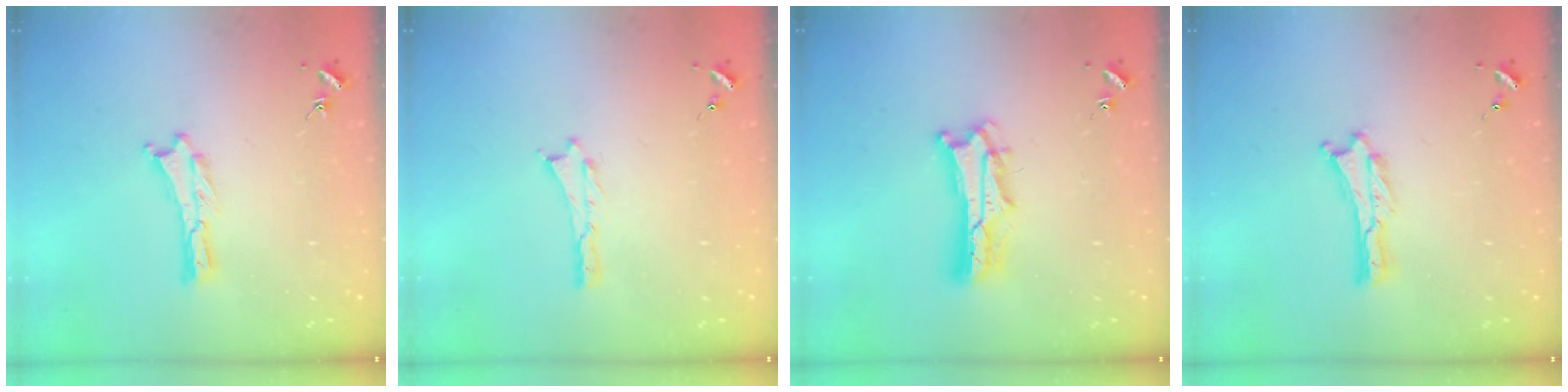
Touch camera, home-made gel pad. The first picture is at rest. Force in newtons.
{"total": 0.0}
{"total": 6.1, "press": 6.1, "slide": 0.5}
{"total": 0.0}